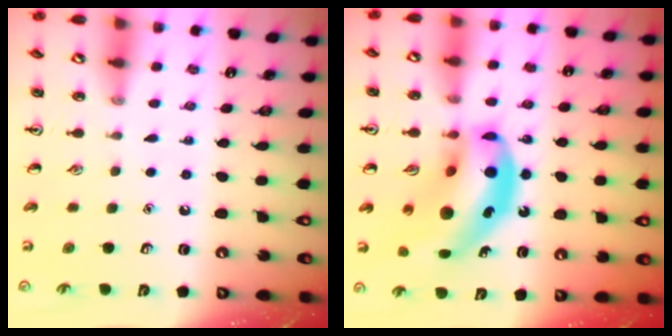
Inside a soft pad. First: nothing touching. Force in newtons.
{"total": 19.1, "press": 18.3, "slide": 5.6}